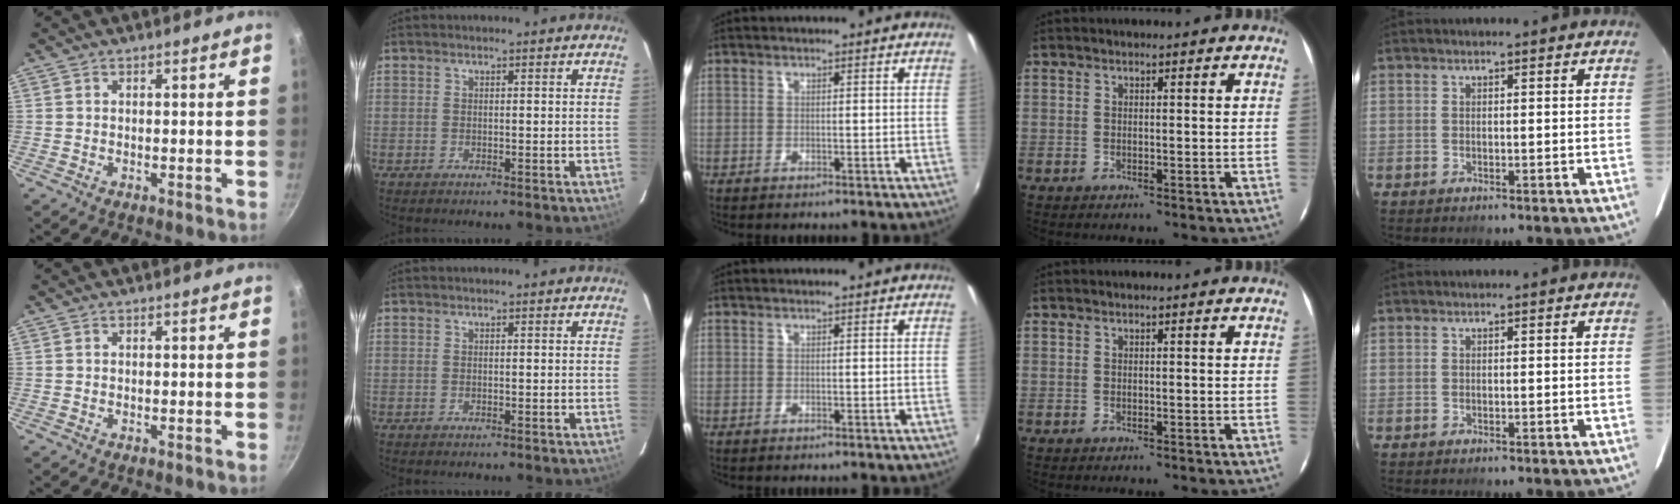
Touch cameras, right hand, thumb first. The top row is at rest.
{}